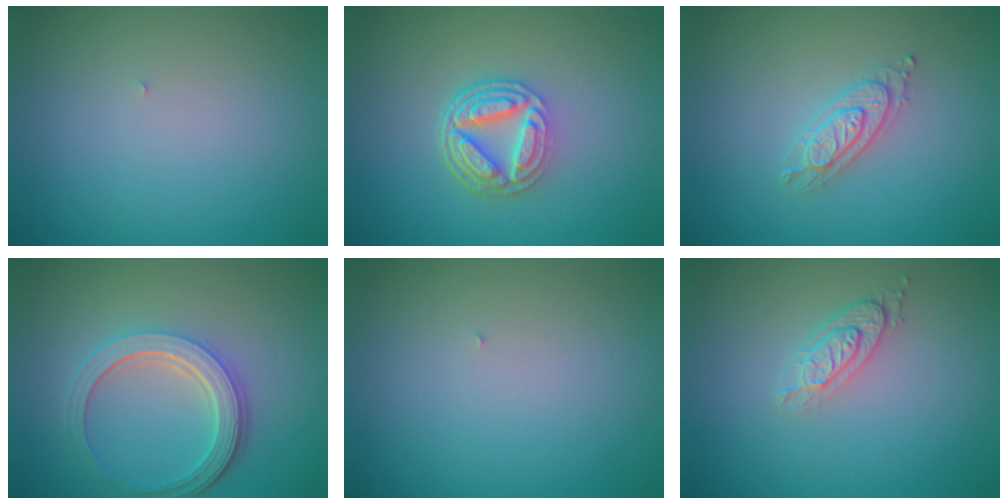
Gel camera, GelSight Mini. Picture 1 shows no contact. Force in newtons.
{"total": 5.1, "press": 3.8, "slide": 3.4}
{"total": 2.2, "press": 2.1, "slide": 0.5}
{"total": 5.0, "press": 3.8, "slide": 3.2}
{"total": 0.0}
{"total": 2.1, "press": 1.9, "slide": 0.8}